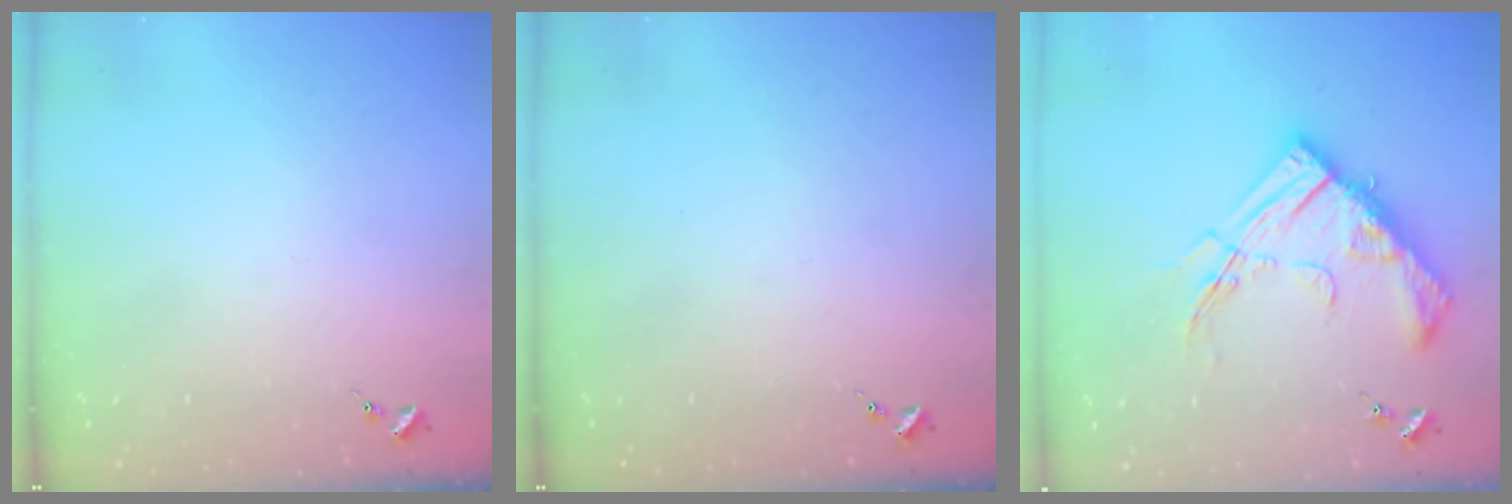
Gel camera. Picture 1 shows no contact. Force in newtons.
{"total": 0.0}
{"total": 18.4, "press": 18.3, "slide": 2.0}